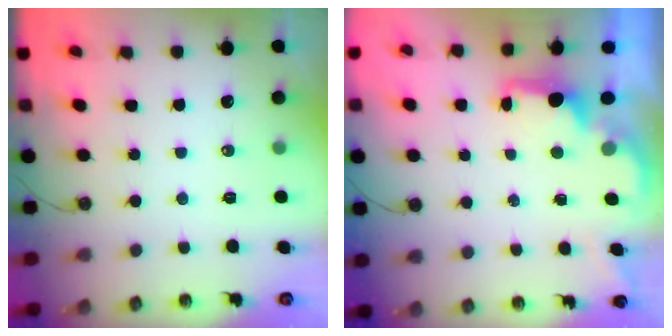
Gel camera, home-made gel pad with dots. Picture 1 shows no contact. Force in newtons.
{"total": 1.6, "press": 1.5, "slide": 0.6}